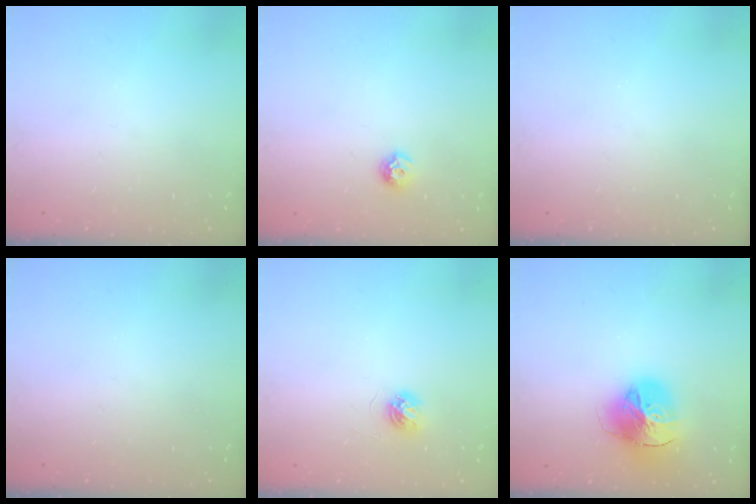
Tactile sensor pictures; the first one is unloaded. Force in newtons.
{"total": 6.4, "press": 6.3, "slide": 0.9}
{"total": 0.0}
{"total": 0.0}
{"total": 4.6, "press": 4.6, "slide": 0.5}
{"total": 17.1, "press": 17.0, "slide": 1.9}